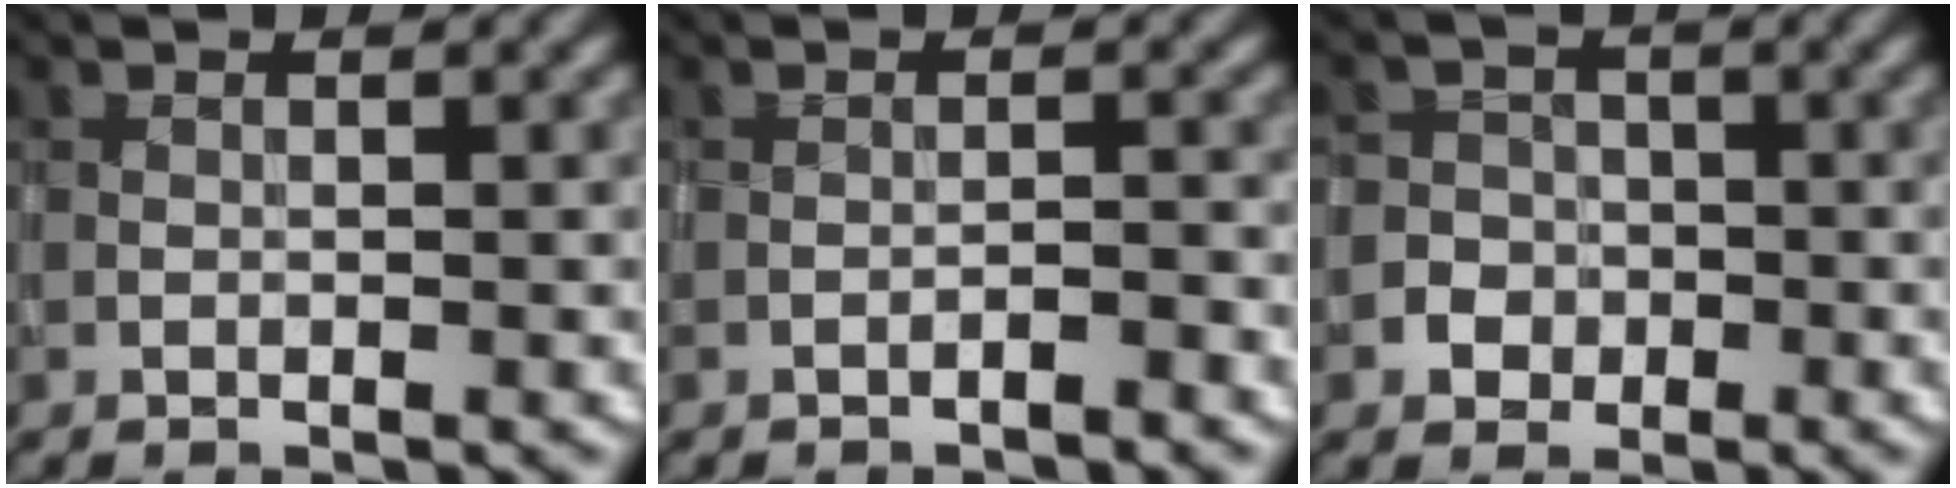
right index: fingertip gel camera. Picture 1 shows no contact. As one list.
[{"total": 1.1, "force": [-0.9, 0.0, 0.6], "torque": [-0.006, 0.007, -0.014]}, {"total": 2.5, "force": [-0.9, 2.4, 0.3], "torque": [0.022, 0.006, -0.027]}]